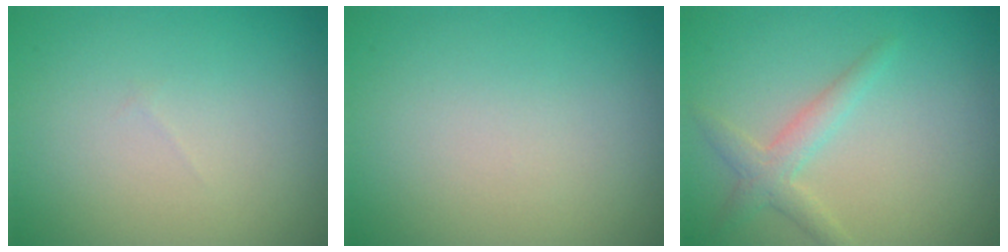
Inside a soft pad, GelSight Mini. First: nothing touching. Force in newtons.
{"total": 0.0}
{"total": 2.2, "press": 2.2, "slide": 0.1}